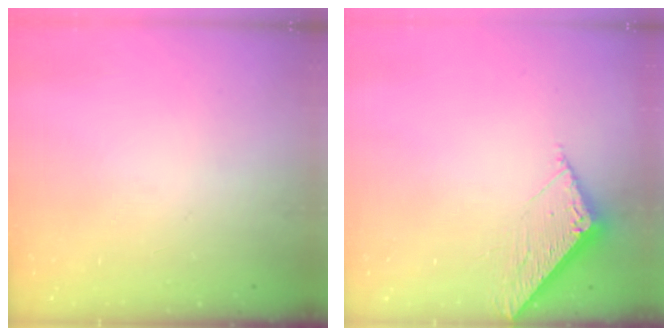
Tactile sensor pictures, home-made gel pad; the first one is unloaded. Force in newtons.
{"total": 6.1, "press": 6.1, "slide": 0.3}